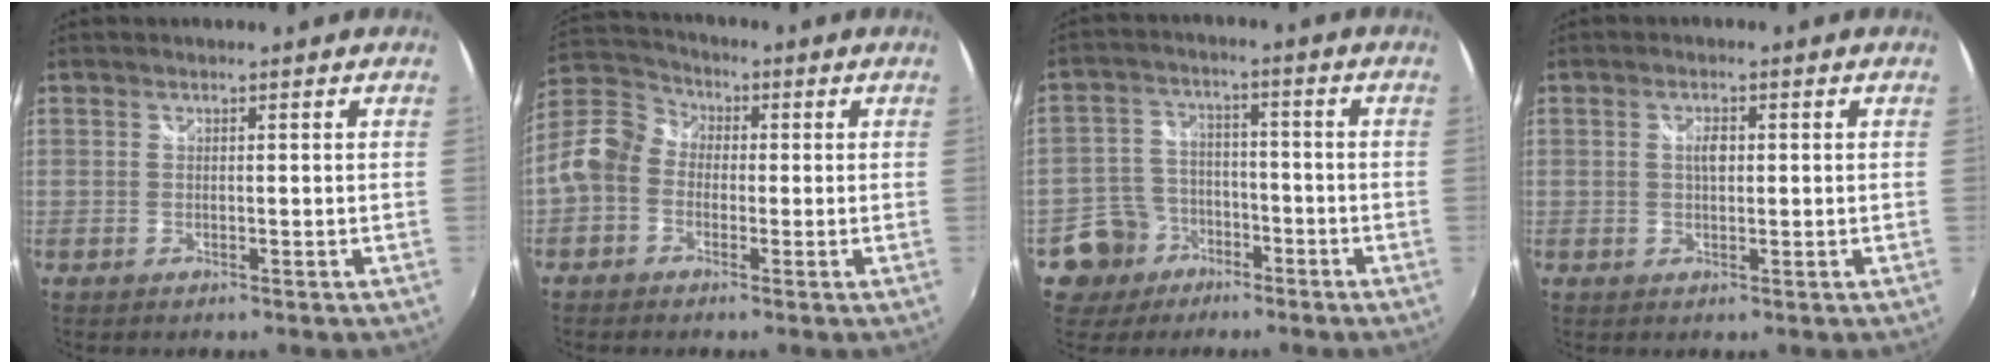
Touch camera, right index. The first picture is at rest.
{"total": 9.3, "force": [-2.7, 7.6, 4.6], "torque": [-0.111, 0.023, -0.068]}
{"total": 8.7, "force": [-5.0, 7.0, 1.2], "torque": [-0.049, 0.024, -0.077]}
{"total": 2.1, "force": [0.5, 0.8, 1.9], "torque": [-0.033, 0.003, 0.007]}